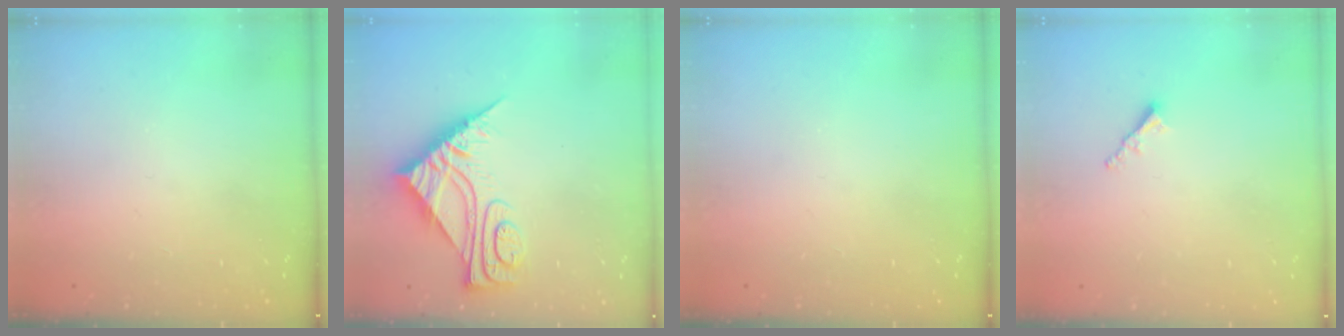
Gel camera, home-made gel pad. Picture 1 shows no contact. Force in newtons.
{"total": 11.4, "press": 11.4, "slide": 1.1}
{"total": 0.0}
{"total": 2.0, "press": 2.0, "slide": 0.5}